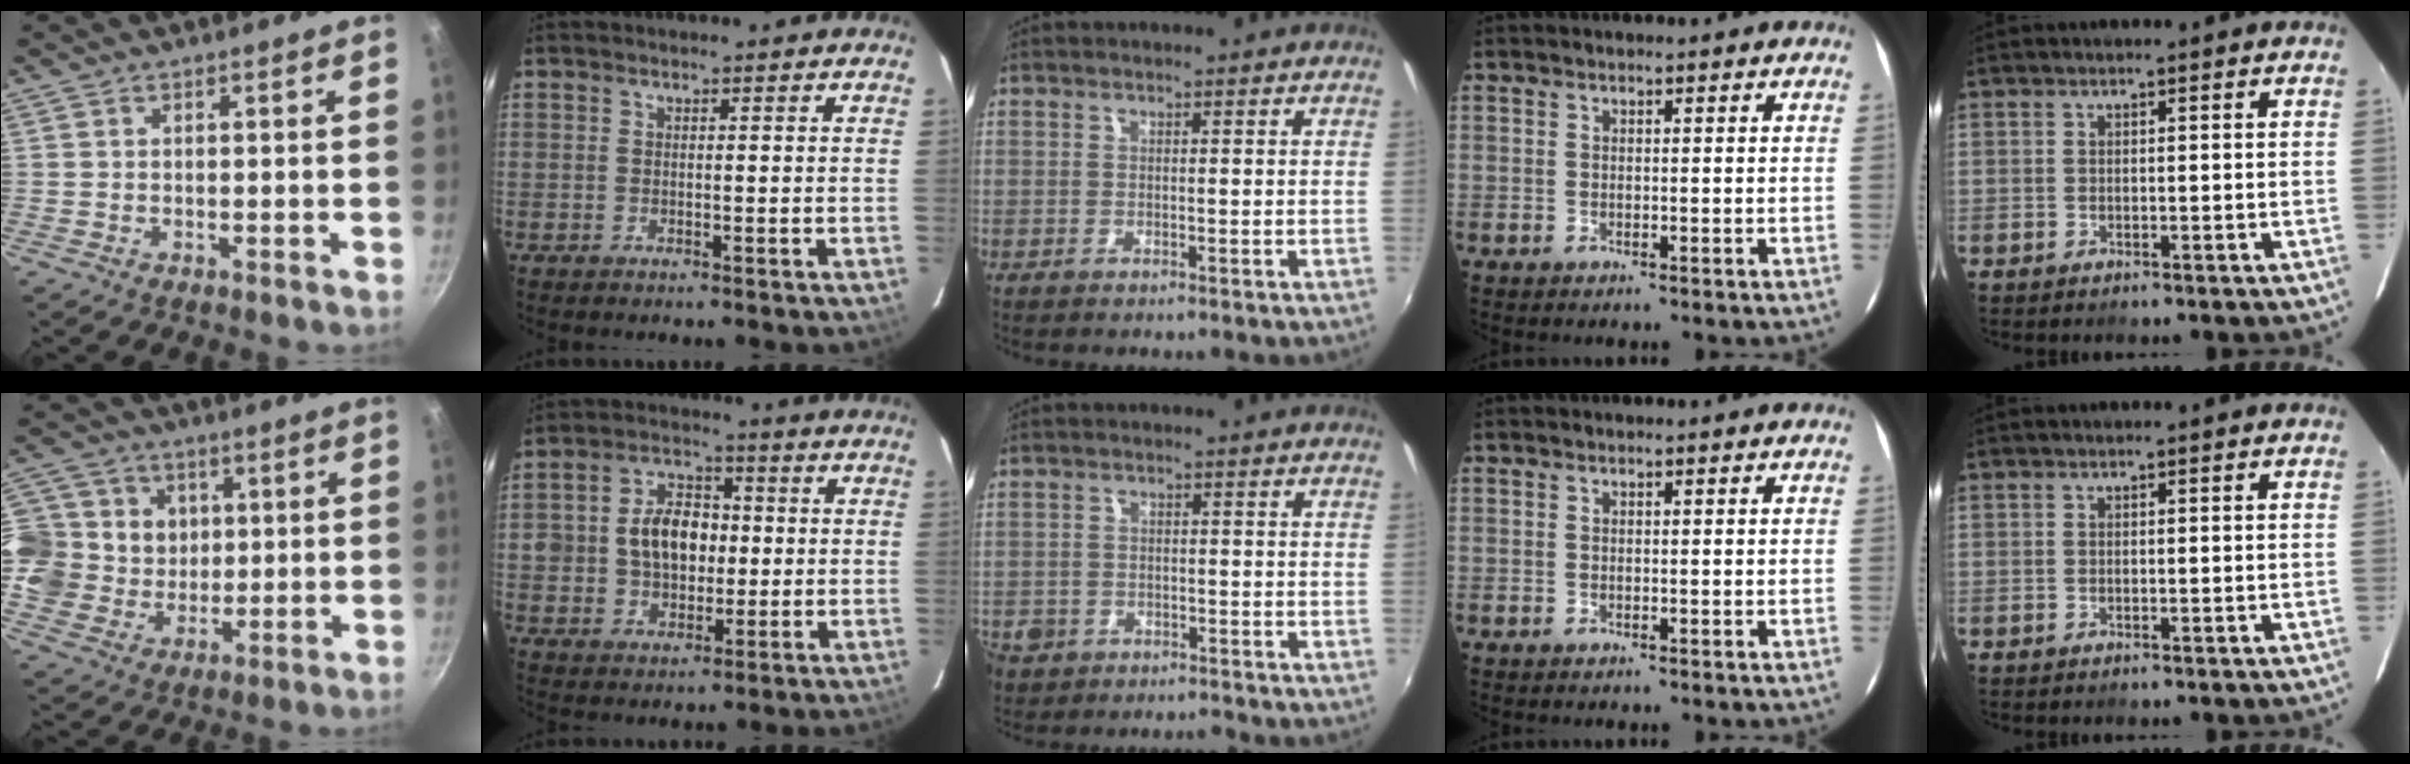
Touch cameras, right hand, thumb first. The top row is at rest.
{"thumb": {"total": 13.2, "force": [2.2, 12.3, 4.4], "torque": [-0.053, -0.002, 0.032]}, "index": {"total": 9.8, "force": [0.2, 7.2, 6.6], "torque": [-0.126, 0.027, 0.011]}, "middle": {"total": 4.7, "force": [-3.0, 3.4, 1.1], "torque": [-0.044, -0.003, -0.051]}}